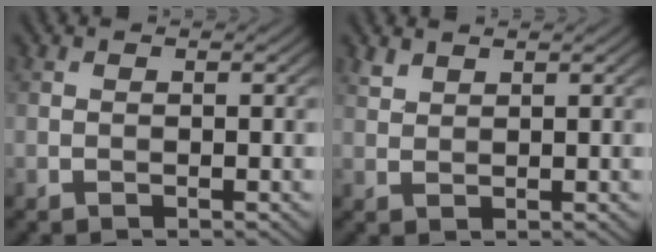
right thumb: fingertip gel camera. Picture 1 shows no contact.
{"total": 1.6, "force": [1.4, 0.5, 0.5], "torque": [-0.016, 0.002, 0.035]}